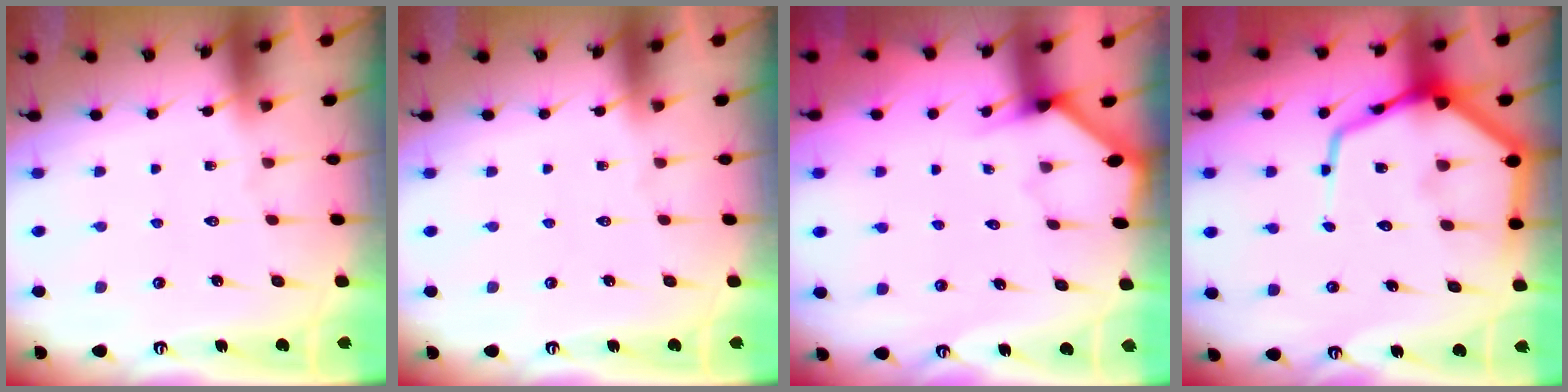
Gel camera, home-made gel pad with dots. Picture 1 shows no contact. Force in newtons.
{"total": 0.0}
{"total": 2.4, "press": 2.3, "slide": 0.3}
{"total": 14.9, "press": 14.8, "slide": 1.6}